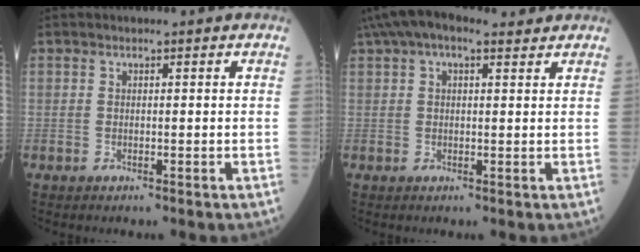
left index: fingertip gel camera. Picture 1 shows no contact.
{"total": 7.5, "force": [5.1, 2.9, 4.7], "torque": [-0.095, 0.048, 0.086]}